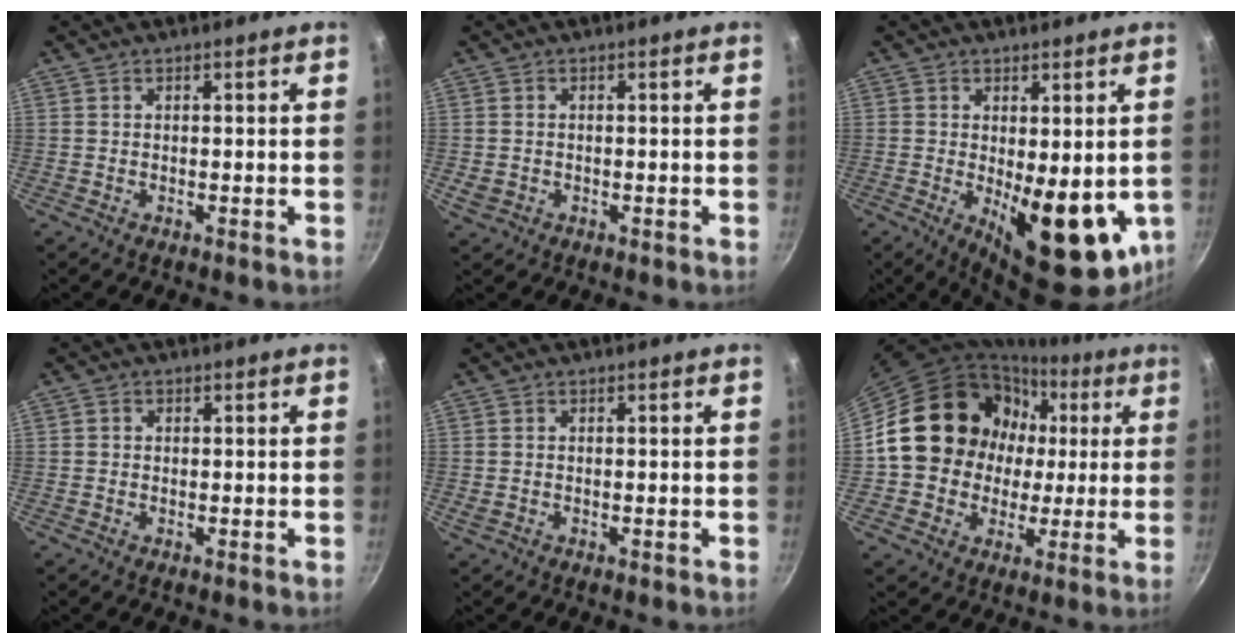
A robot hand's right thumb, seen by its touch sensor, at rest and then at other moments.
{"total": 2.1, "force": [-0.4, 1.7, 1.2], "torque": [-0.023, 0.000, -0.003]}
{"total": 13.9, "force": [-1.5, 5.9, 12.5], "torque": [-0.147, -0.025, -0.005]}
{"total": 0.9, "force": [0.0, 0.8, 0.3], "torque": [-0.002, 0.003, -0.001]}
{"total": 0.7, "force": [-0.1, 0.3, 0.6], "torque": [-0.009, 0.000, -0.002]}
{"total": 17.8, "force": [2.2, 15.9, 7.8], "torque": [-0.104, 0.030, 0.042]}